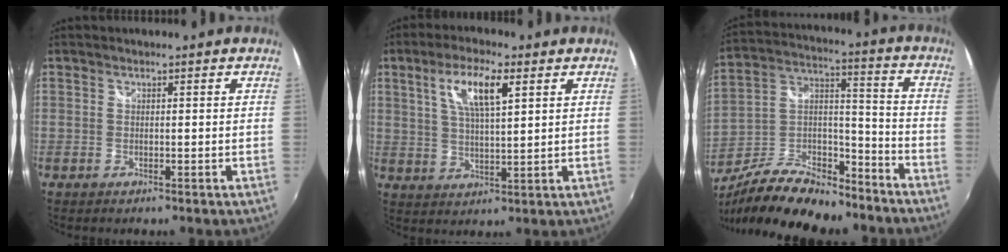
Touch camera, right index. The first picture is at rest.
{"total": 8.6, "force": [3.6, 2.2, 7.5], "torque": [-0.139, 0.006, 0.068]}
{"total": 20.0, "force": [-14.5, 8.2, 11.1], "torque": [-0.223, 0.010, -0.237]}